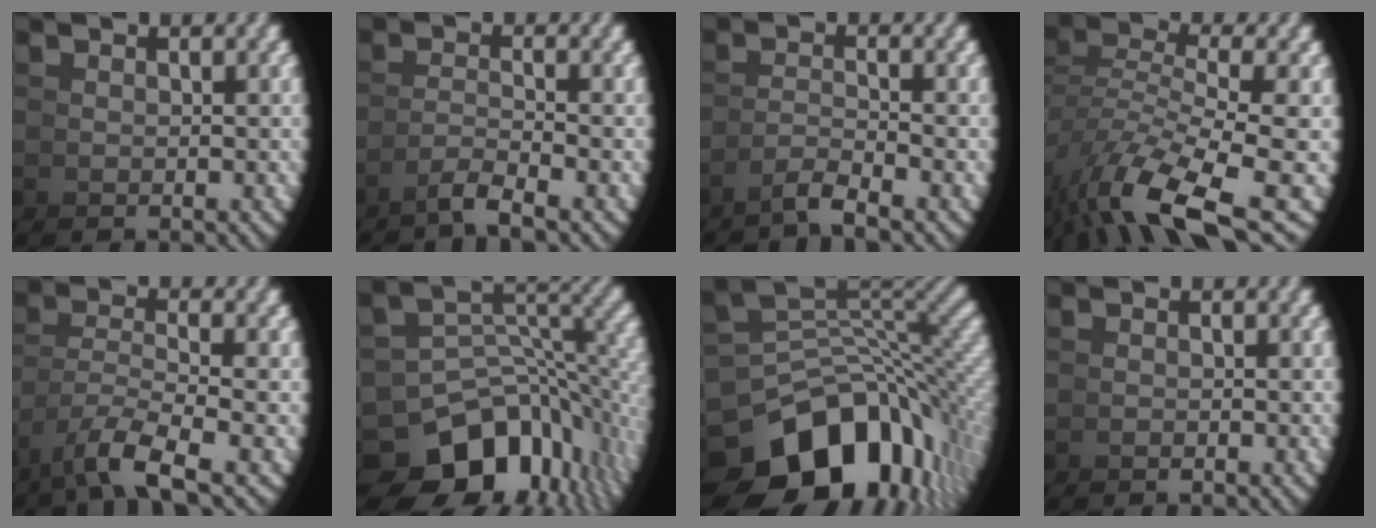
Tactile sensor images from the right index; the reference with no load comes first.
{"total": 2.2, "force": [-1.6, -1.0, 1.3], "torque": [-0.012, 0.004, -0.031]}
{"total": 2.2, "force": [-1.7, -1.0, 1.1], "torque": [-0.009, 0.005, -0.033]}
{"total": 7.2, "force": [-3.5, 2.4, 5.8], "torque": [-0.109, -0.028, -0.033]}
{"total": 4.3, "force": [-1.4, 1.7, 3.7], "torque": [-0.075, -0.020, -0.012]}
{"total": 12.7, "force": [-5.0, 7.6, 8.9], "torque": [-0.140, -0.048, -0.053]}
{"total": 16.1, "force": [-4.4, 9.7, 12.1], "torque": [-0.192, -0.051, -0.038]}
{"total": 0.9, "force": [-0.5, -0.7, -0.4], "torque": [0.010, 0.001, -0.011]}